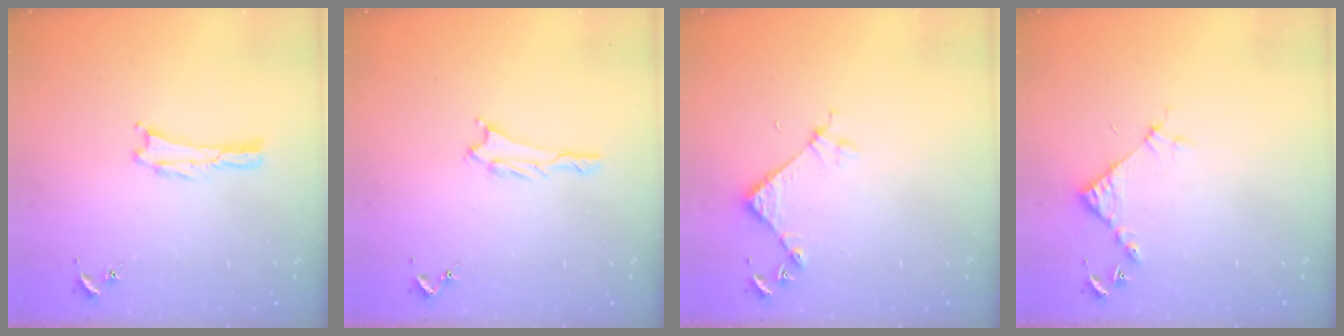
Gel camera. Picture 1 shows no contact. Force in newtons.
{"total": 1.1, "press": 1.0, "slide": 0.1}
{"total": 4.2, "press": 4.2, "slide": 0.3}
{"total": 4.5, "press": 4.5, "slide": 0.4}